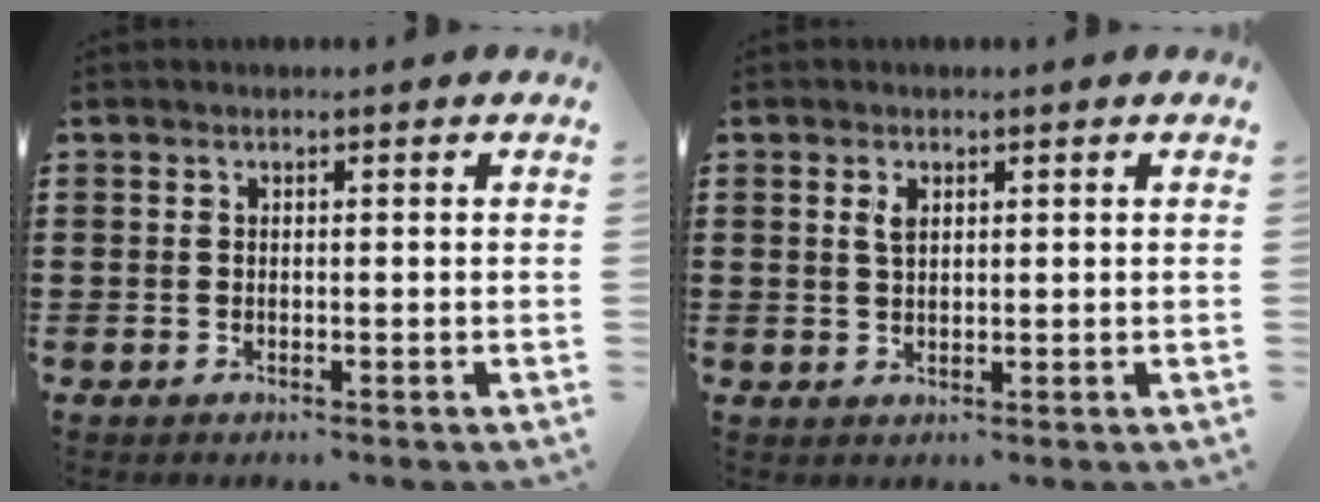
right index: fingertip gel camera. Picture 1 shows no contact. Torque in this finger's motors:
{"motor_torque": [0.08, 0.07, 0.04, 0.04]}